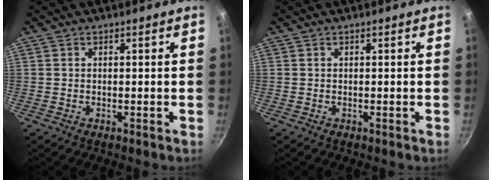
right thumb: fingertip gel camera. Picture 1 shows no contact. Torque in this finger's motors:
{"motor_torque": [-0.01, 0.01, 0.00, 0.00, 0.00]}